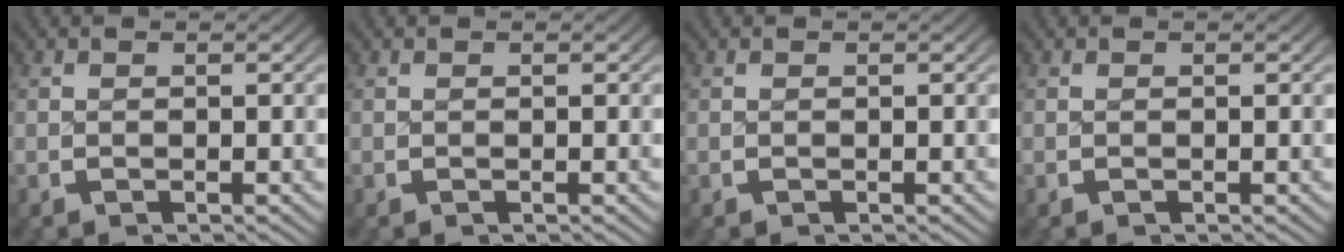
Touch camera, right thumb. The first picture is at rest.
{"total": 0.0}
{"total": 0.0}
{"total": 0.0}